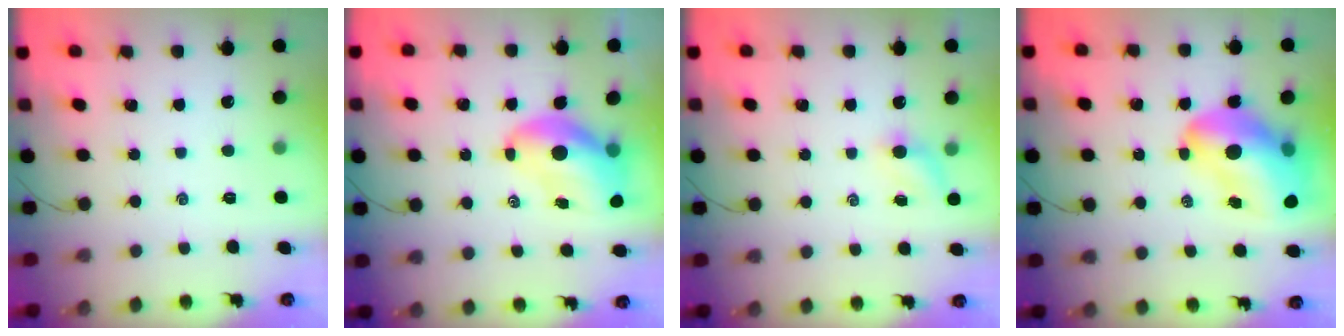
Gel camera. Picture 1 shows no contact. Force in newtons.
{"total": 10.5, "press": 10.2, "slide": 2.5}
{"total": 3.8, "press": 3.6, "slide": 1.3}
{"total": 17.9, "press": 17.1, "slide": 5.2}